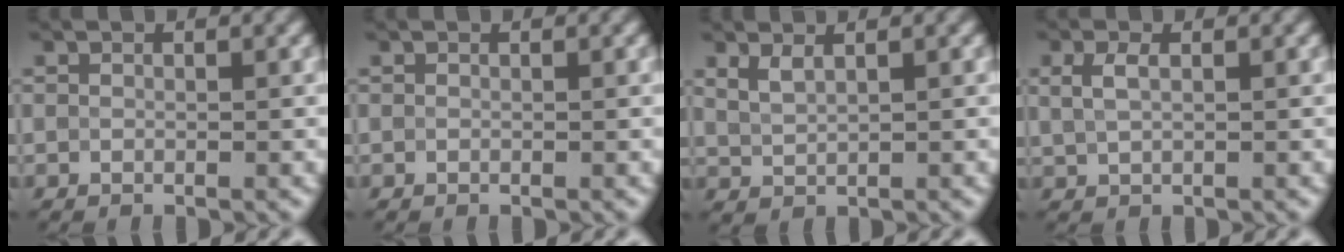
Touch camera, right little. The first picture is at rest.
{"total": 0.0}
{"total": 1.5, "force": [1.1, 0.4, 0.9], "torque": [-0.023, -0.003, 0.028]}
{"total": 1.9, "force": [0.6, 1.0, 1.5], "torque": [-0.037, 0.001, 0.015]}